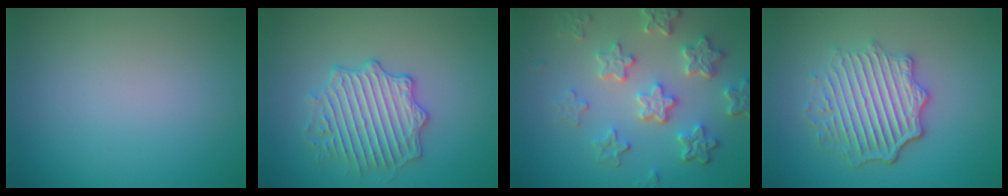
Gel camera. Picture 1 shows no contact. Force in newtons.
{"total": 3.9, "press": 3.8, "slide": 0.8}
{"total": 6.0, "press": 4.5, "slide": 4.0}
{"total": 5.9, "press": 4.4, "slide": 3.9}